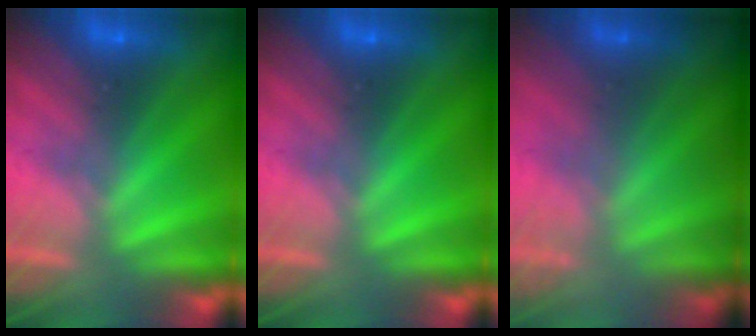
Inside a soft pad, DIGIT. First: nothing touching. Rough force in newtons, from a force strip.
{"total": 0.0}
{"total": 2.0}